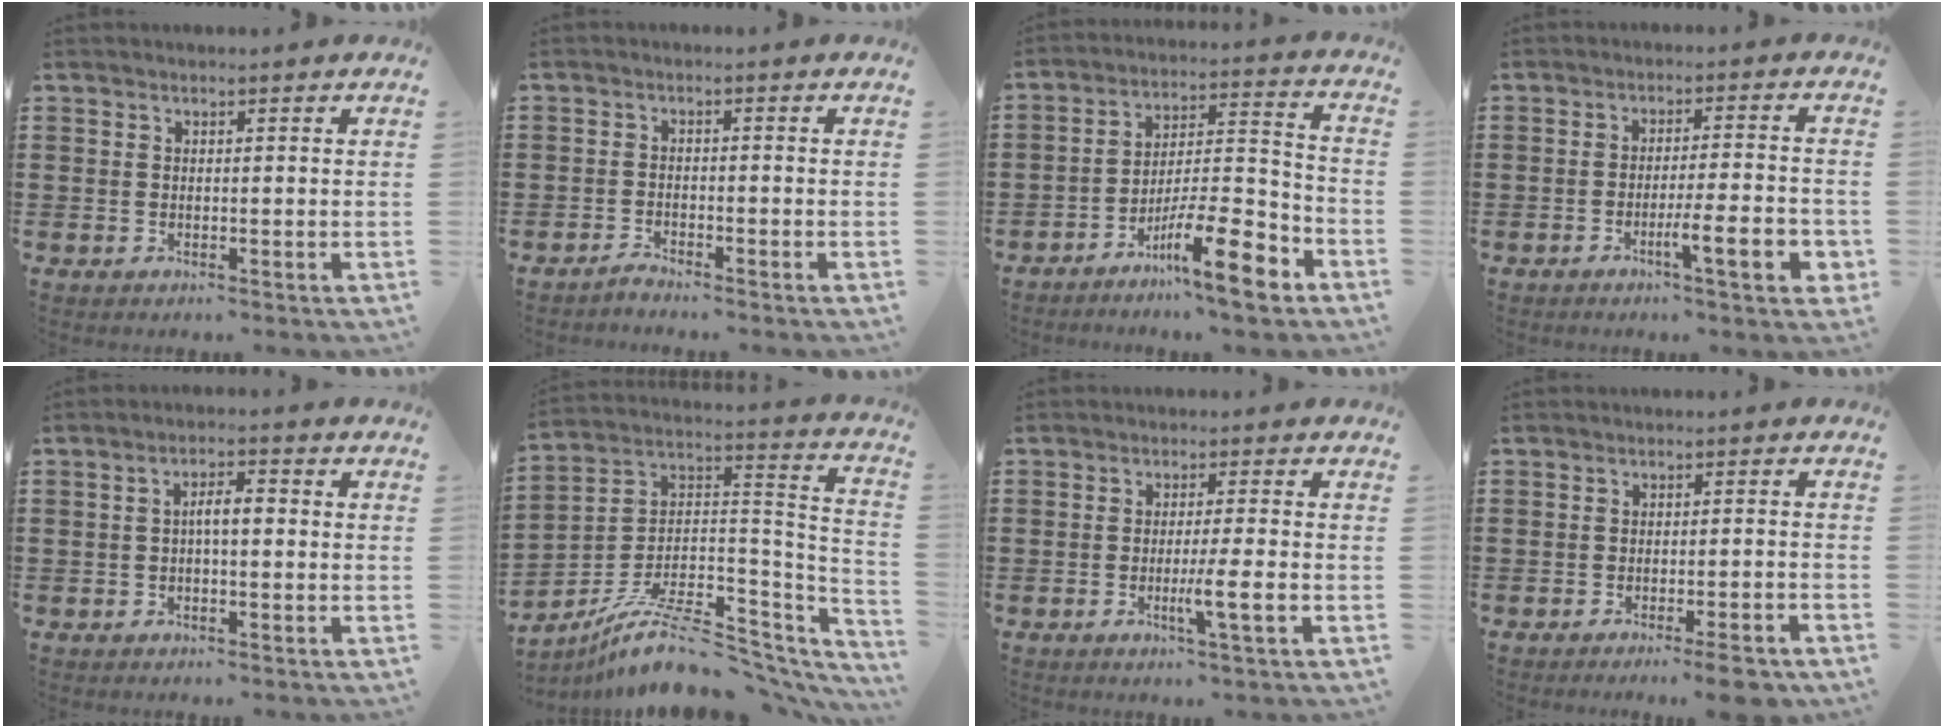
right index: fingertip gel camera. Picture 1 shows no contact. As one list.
[{"total": 1.7, "force": [-1.7, 0.1, 0.0], "torque": [-0.005, 0.004, -0.036]}, {"total": 13.4, "force": [-8.7, 2.7, 9.7], "torque": [-0.159, 0.027, -0.151]}, {"total": 8.1, "force": [-3.1, 1.2, 7.3], "torque": [-0.116, -0.002, -0.050]}, {"total": 3.1, "force": [-0.2, 0.9, 2.9], "torque": [-0.055, 0.007, -0.007]}, {"total": 12.4, "force": [-8.4, 4.2, 8.1], "torque": [-0.145, 0.021, -0.151]}, {"total": 4.9, "force": [-1.6, -0.3, 4.7], "torque": [-0.076, -0.015, -0.027]}, {"total": 3.9, "force": [-3.0, -0.2, 2.4], "torque": [-0.037, -0.008, -0.054]}]